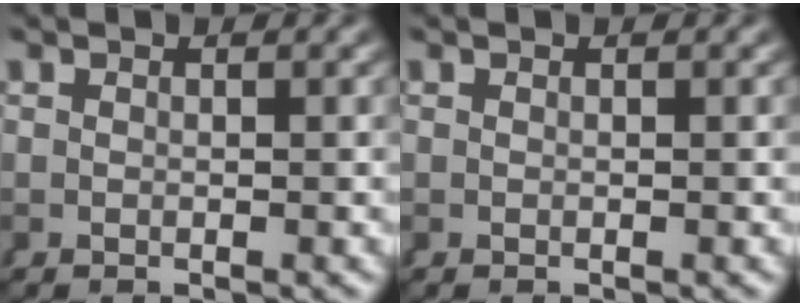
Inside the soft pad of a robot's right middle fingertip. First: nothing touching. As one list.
[{"total": 0.0}]